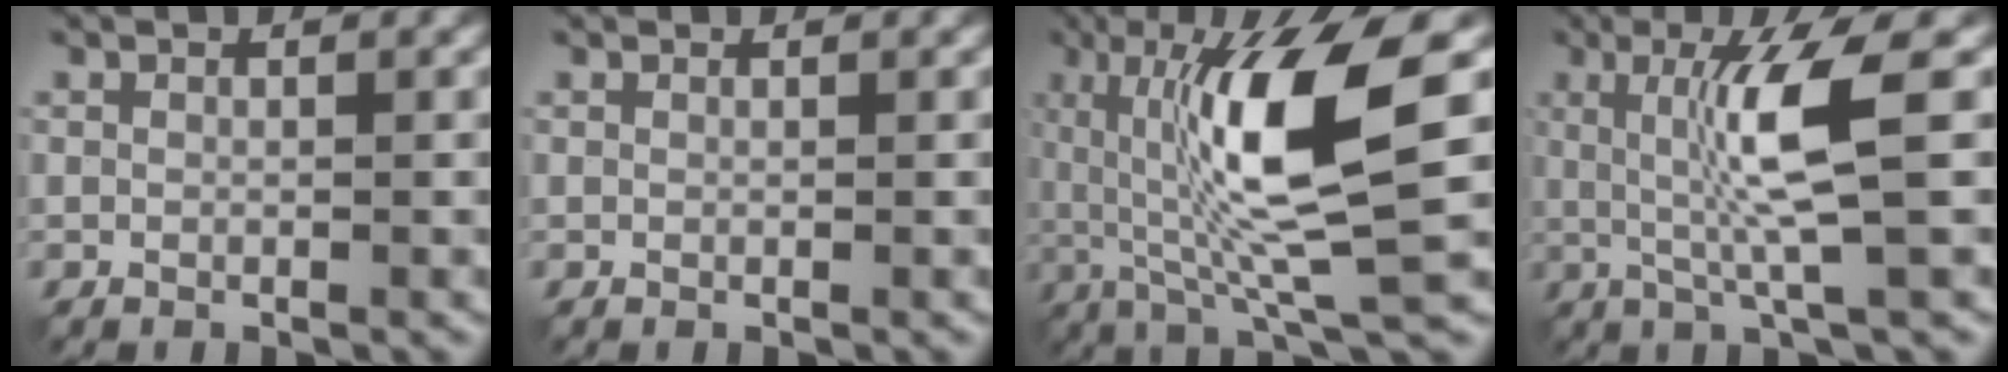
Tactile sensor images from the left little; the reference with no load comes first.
{"total": 0.5, "force": [0.5, 0.0, 0.0], "torque": [-0.003, 0.000, 0.004]}
{"total": 10.9, "force": [0.6, 2.2, 10.7], "torque": [-0.186, -0.001, 0.013]}
{"total": 6.2, "force": [0.2, 0.5, 6.2], "torque": [-0.127, 0.002, 0.007]}